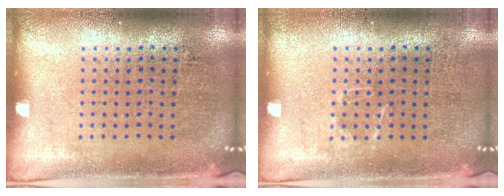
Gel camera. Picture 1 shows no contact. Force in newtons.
{"total": 0.6, "press": 0.6, "slide": 0.2}